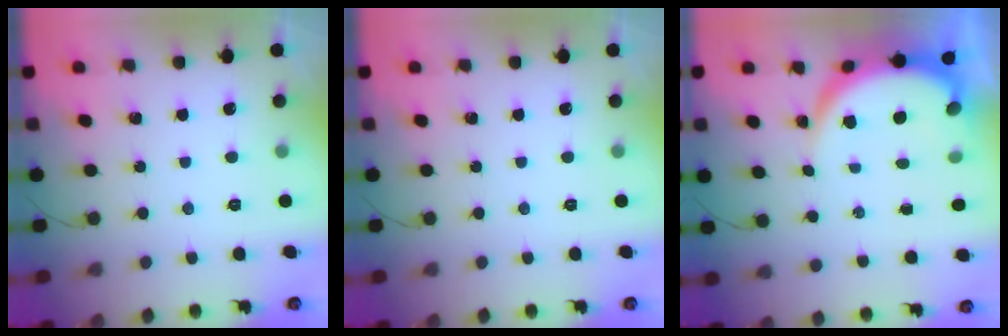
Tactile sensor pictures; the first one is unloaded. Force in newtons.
{"total": 0.0}
{"total": 7.3, "press": 7.2, "slide": 0.9}